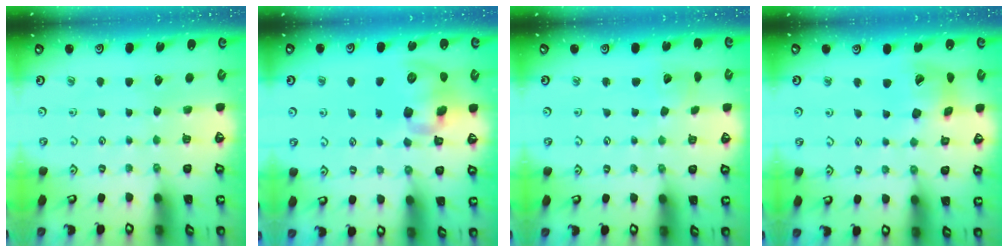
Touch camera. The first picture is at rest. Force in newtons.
{"total": 10.7, "press": 10.5, "slide": 1.8}
{"total": 5.7, "press": 5.7, "slide": 0.3}
{"total": 13.3, "press": 13.1, "slide": 2.2}